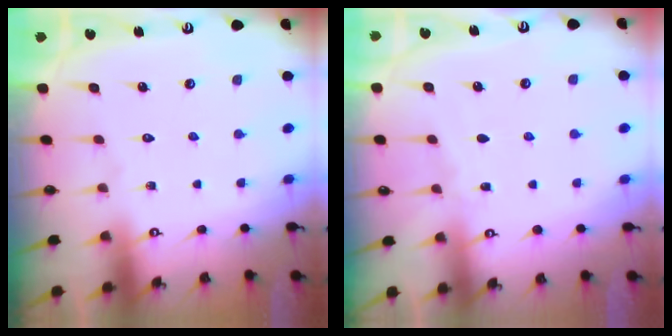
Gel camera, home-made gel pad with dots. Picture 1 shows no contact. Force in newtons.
{"total": 3.1, "press": 3.1, "slide": 0.4}